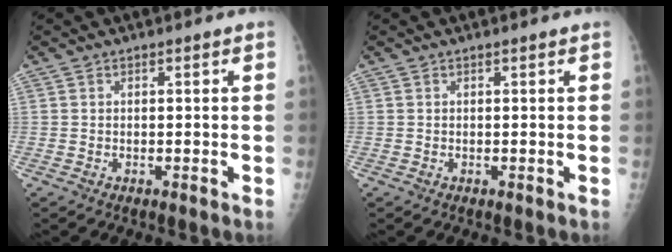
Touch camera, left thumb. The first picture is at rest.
{"total": 0.0}